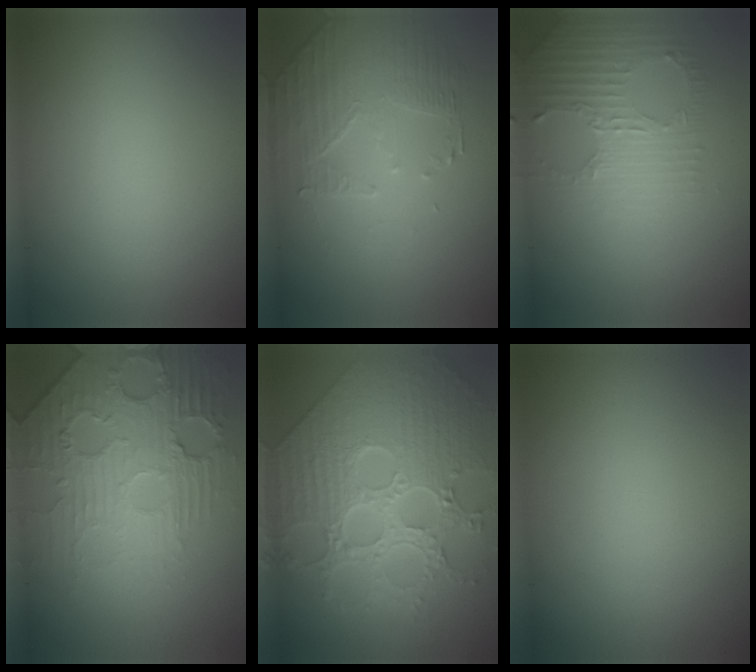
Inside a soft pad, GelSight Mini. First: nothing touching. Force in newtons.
{"total": 2.5, "press": 2.2, "slide": 1.2}
{"total": 2.8, "press": 2.4, "slide": 1.4}
{"total": 4.9, "press": 4.5, "slide": 1.8}
{"total": 9.4, "press": 7.1, "slide": 6.3}
{"total": 0.0}